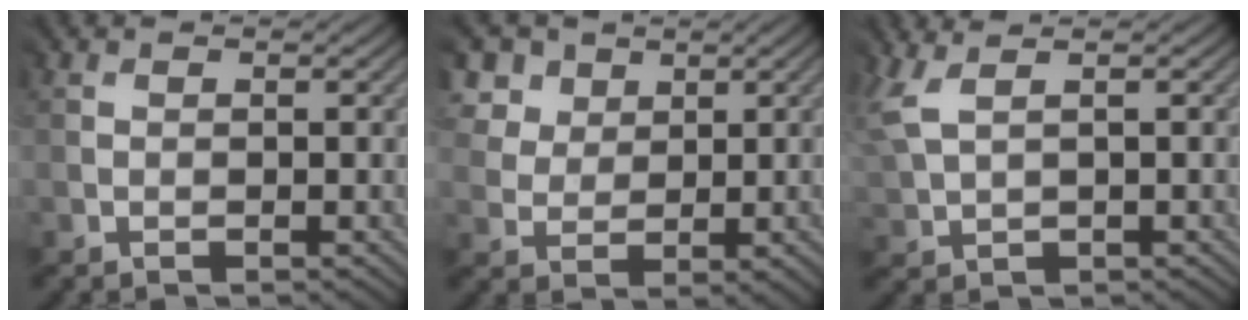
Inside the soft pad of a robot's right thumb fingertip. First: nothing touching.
{"total": 5.4, "force": [3.7, 3.9, 0.8], "torque": [-0.064, 0.003, 0.075]}
{"total": 3.5, "force": [2.5, 1.4, 2.0], "torque": [-0.071, 0.010, 0.055]}